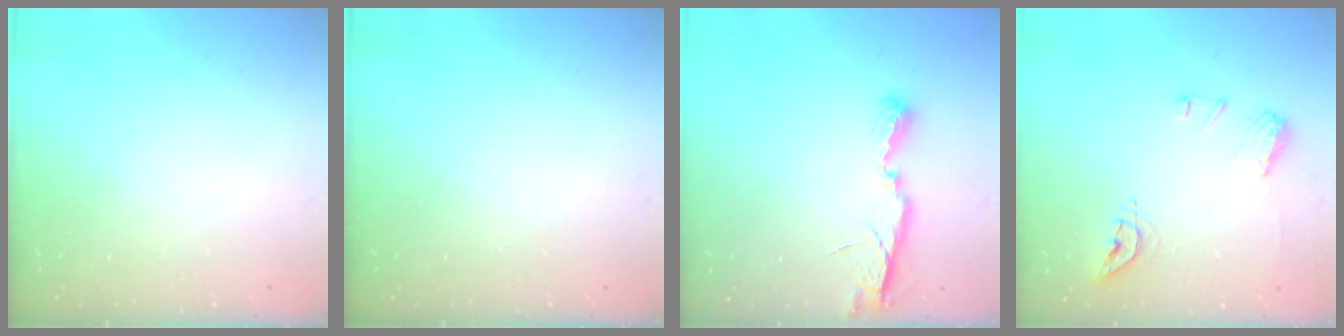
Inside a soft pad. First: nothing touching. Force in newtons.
{"total": 0.0}
{"total": 6.5, "press": 6.5, "slide": 0.5}
{"total": 10.5, "press": 10.5, "slide": 0.7}